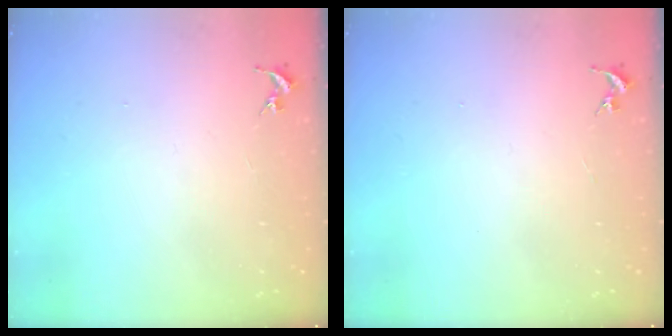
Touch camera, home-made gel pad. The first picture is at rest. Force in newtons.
{"total": 0.0}